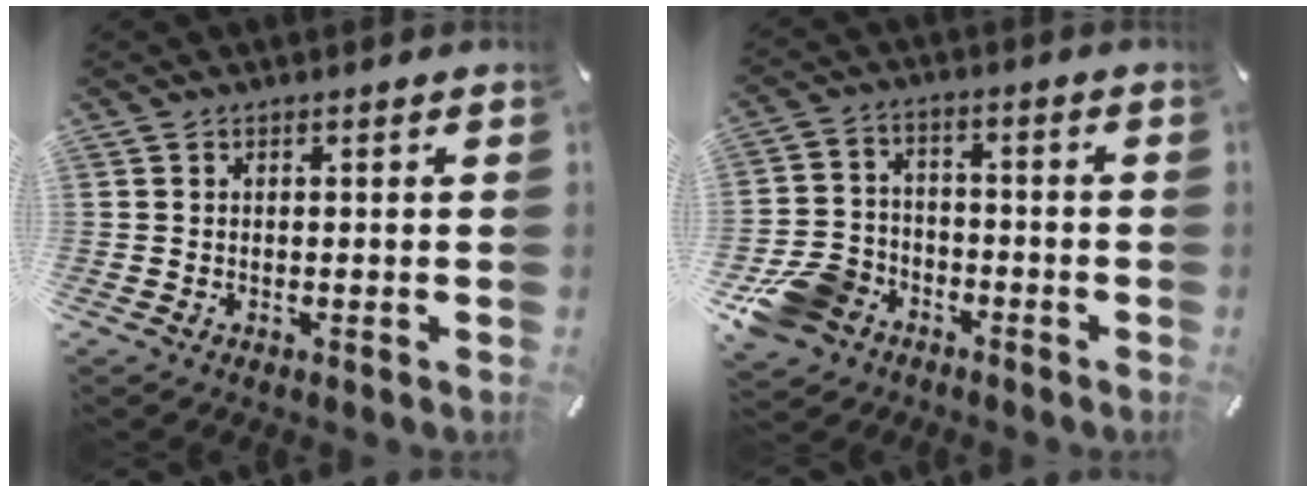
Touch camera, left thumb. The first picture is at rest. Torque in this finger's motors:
{"motor_torque": [-0.05, 1.76, -0.10, 0.40, 0.07]}